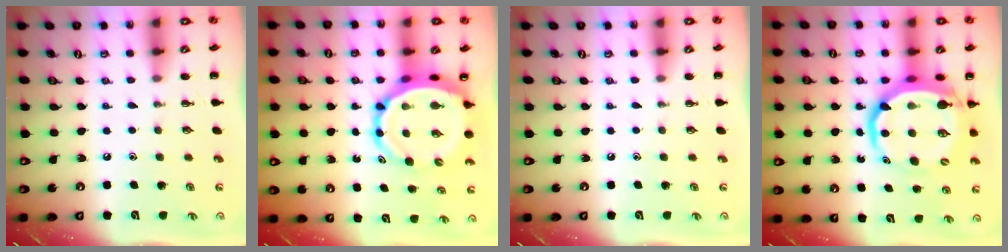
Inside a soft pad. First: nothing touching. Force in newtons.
{"total": 11.8, "press": 11.3, "slide": 3.3}
{"total": 0.0}
{"total": 13.8, "press": 13.4, "slide": 3.5}